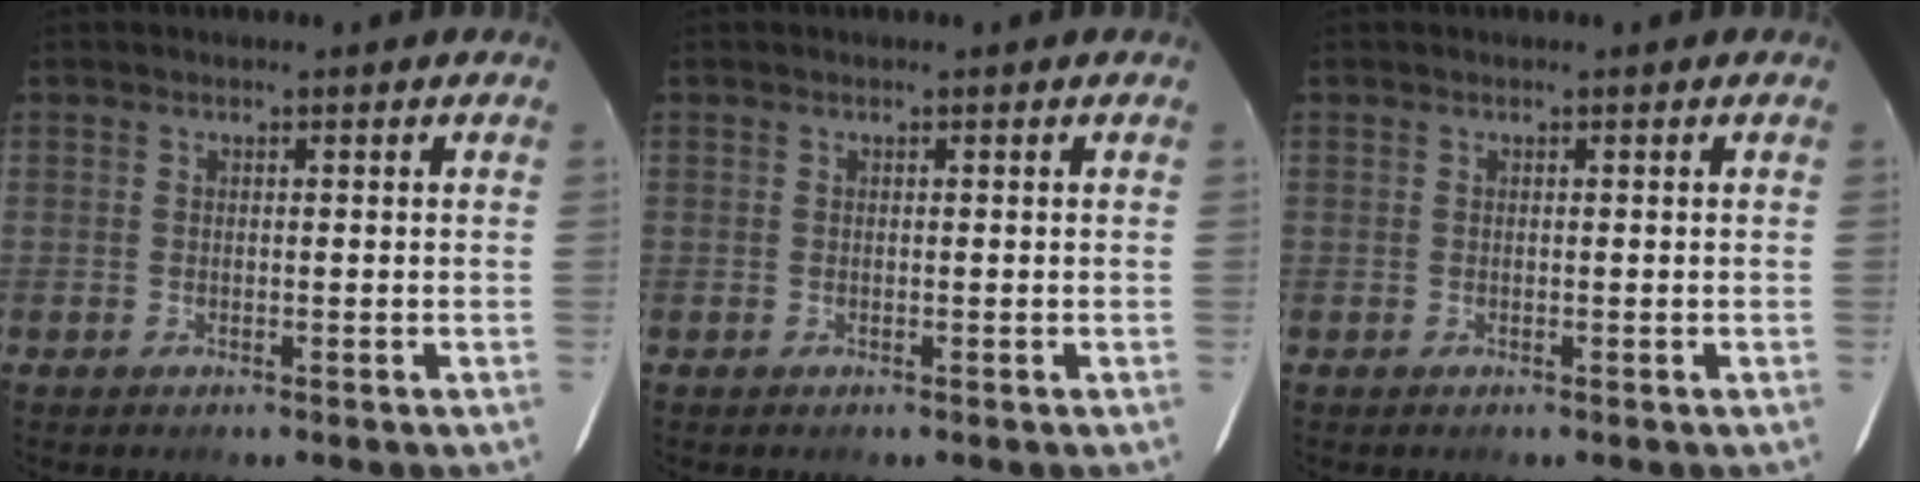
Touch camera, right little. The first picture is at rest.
{"total": 0.0}
{"total": 0.0}